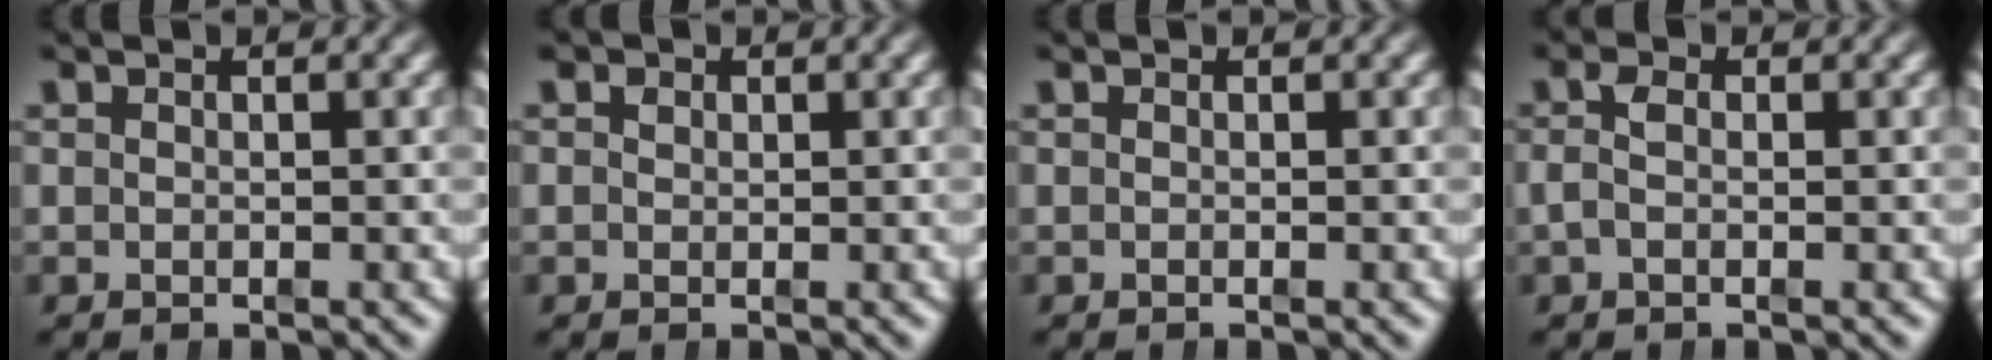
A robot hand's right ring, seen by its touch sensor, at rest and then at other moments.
{"total": 0.6, "force": [0.3, 0.4, 0.2], "torque": [0.000, -0.004, 0.009]}
{"total": 0.0}
{"total": 1.3, "force": [-0.3, 0.4, 1.2], "torque": [-0.033, -0.007, -0.002]}